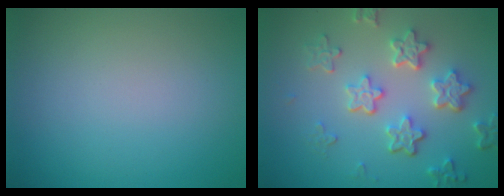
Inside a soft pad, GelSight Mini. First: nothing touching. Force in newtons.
{"total": 5.3, "press": 4.1, "slide": 3.4}